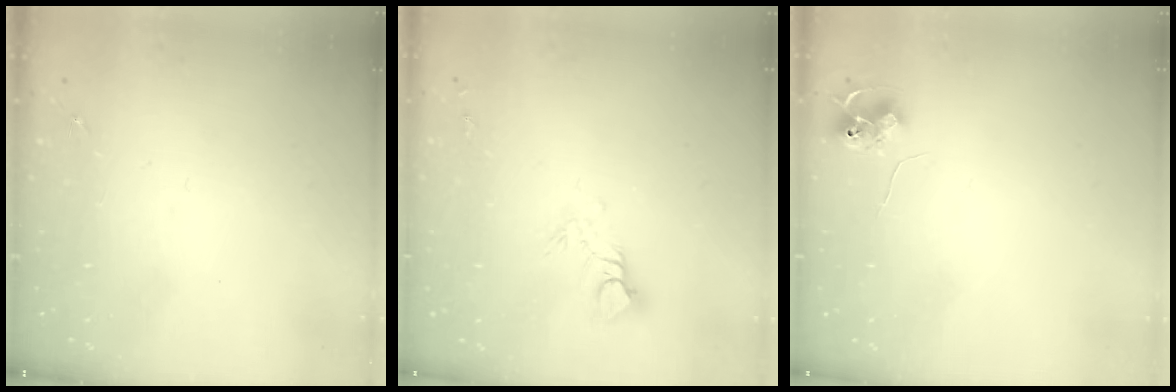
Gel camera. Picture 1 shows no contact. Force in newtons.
{"total": 7.4, "press": 7.4, "slide": 0.8}
{"total": 7.9, "press": 7.8, "slide": 0.9}